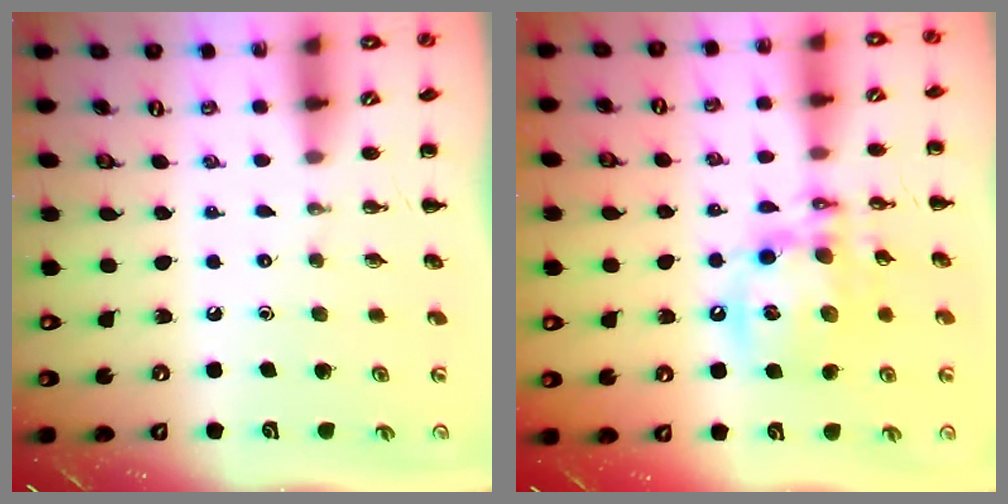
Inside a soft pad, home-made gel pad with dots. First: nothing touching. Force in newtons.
{"total": 14.4, "press": 14.1, "slide": 3.0}